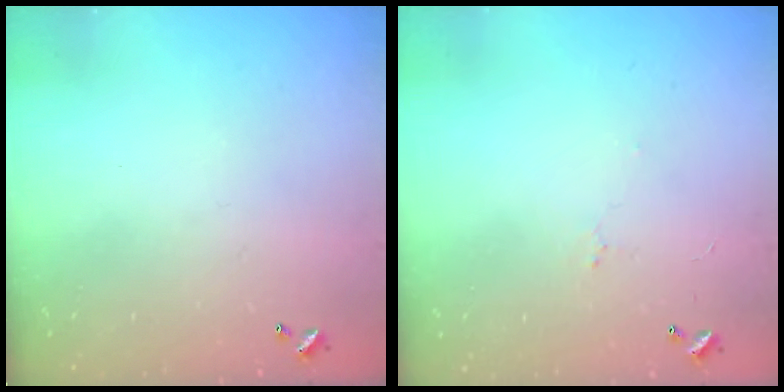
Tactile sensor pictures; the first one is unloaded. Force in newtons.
{"total": 1.9, "press": 1.8, "slide": 0.6}